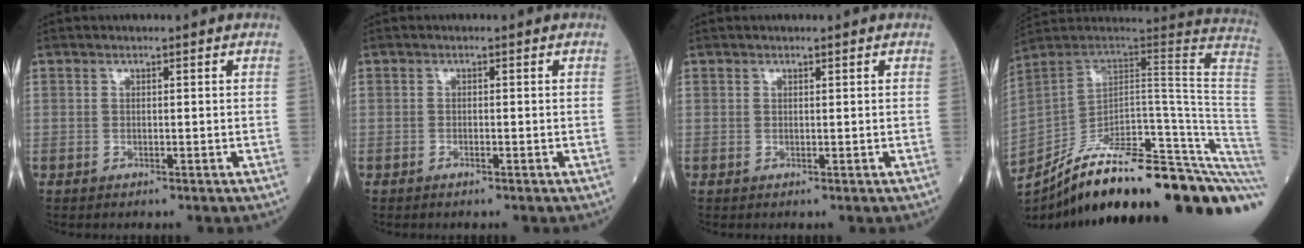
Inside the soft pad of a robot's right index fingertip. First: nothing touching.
{"total": 0.7, "force": [-0.5, 0.1, 0.5], "torque": [-0.014, 0.000, -0.010]}
{"total": 0.0}
{"total": 36.2, "force": [-28.4, 3.4, 22.2], "torque": [-0.221, -0.041, -0.391]}